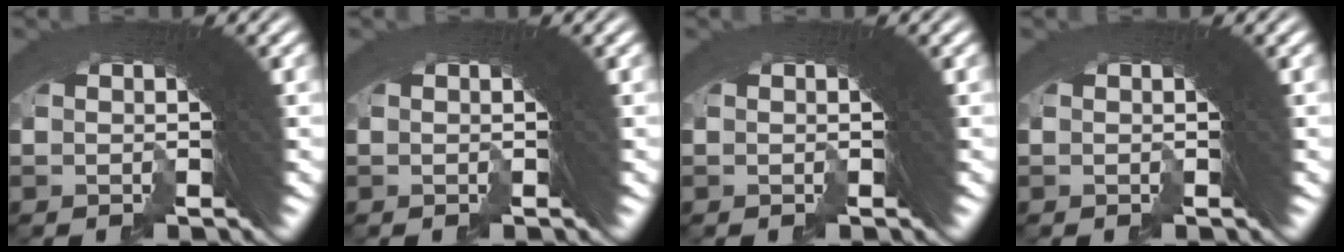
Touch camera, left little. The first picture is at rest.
{"total": 0.0}
{"total": 0.0}
{"total": 0.0}